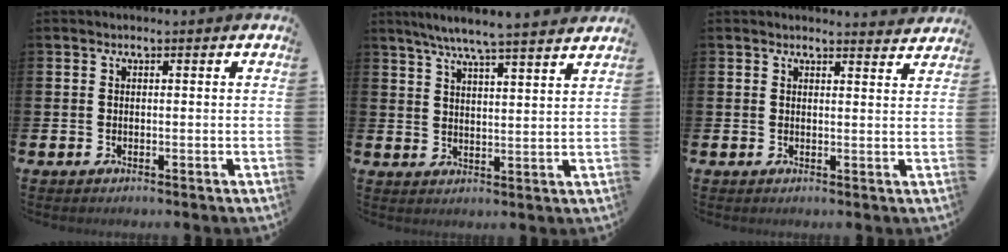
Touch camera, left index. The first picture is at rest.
{"total": 6.4, "force": [6.0, -0.5, 2.2], "torque": [-0.058, -0.031, 0.104]}
{"total": 2.3, "force": [2.2, 0.1, 0.0], "torque": [0.011, -0.017, 0.037]}